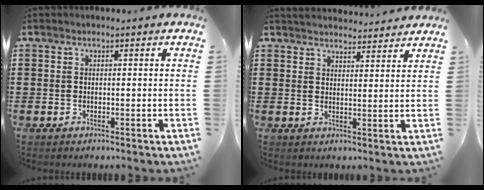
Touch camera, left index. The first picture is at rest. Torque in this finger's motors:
{"motor_torque": [2.14, 0.00, -0.18, 0.01]}